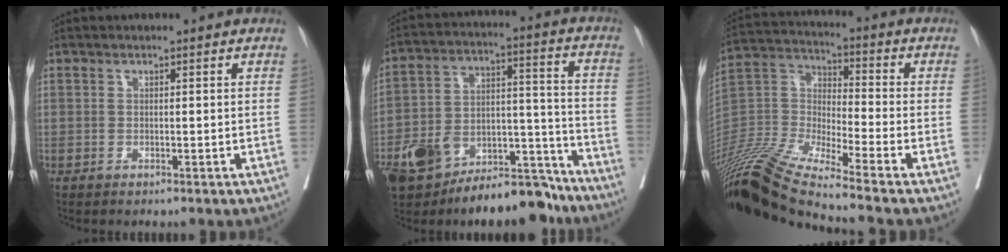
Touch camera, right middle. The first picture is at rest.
{"total": 18.8, "force": [-14.6, 7.2, 9.5], "torque": [-0.162, 0.037, -0.243]}
{"total": 16.7, "force": [-14.3, -0.3, 8.7], "torque": [-0.190, 0.000, -0.278]}